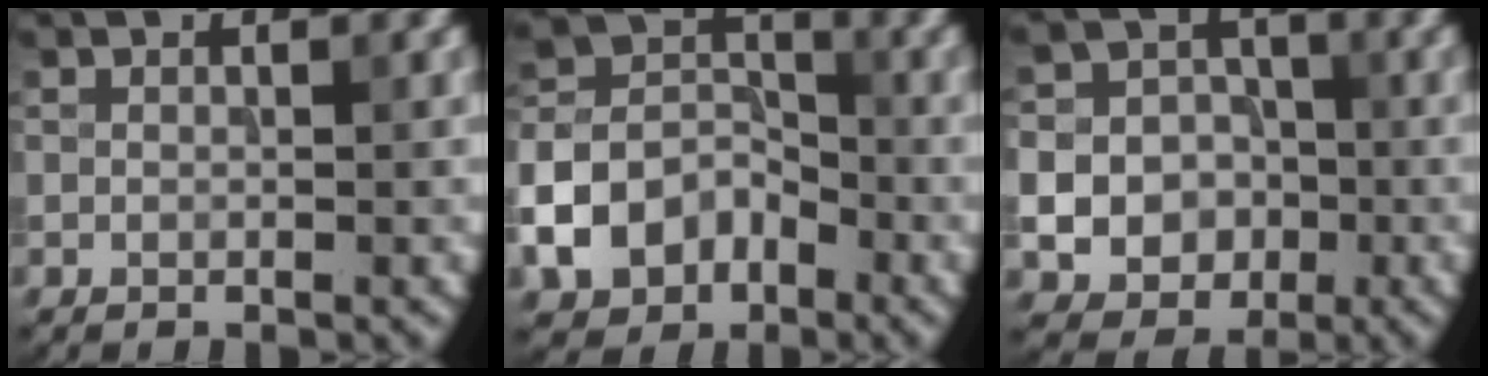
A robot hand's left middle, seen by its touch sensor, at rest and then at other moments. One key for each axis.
{"total": 6.7, "fx": -3.2, "fy": 5.1, "fz": 2.9, "tx": -0.058, "ty": 0.004, "tz": -0.071}
{"total": 13.0, "fx": -3.2, "fy": 12.1, "fz": 3.5, "tx": -0.095, "ty": -0.023, "tz": -0.071}